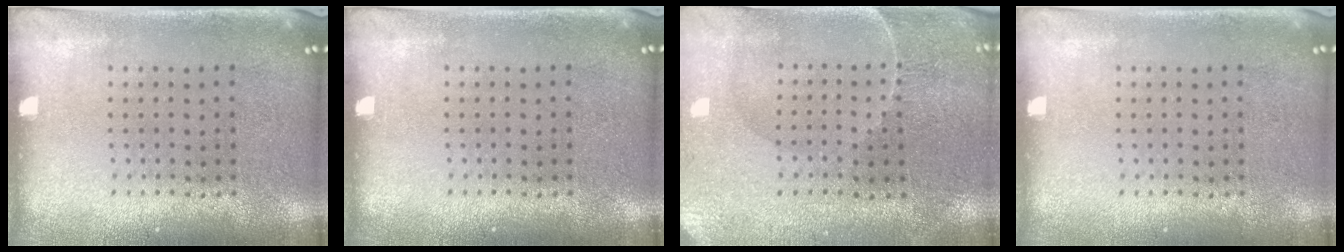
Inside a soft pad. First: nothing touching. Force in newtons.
{"total": 0.0}
{"total": 0.7, "press": 0.6, "slide": 0.4}
{"total": 0.0}